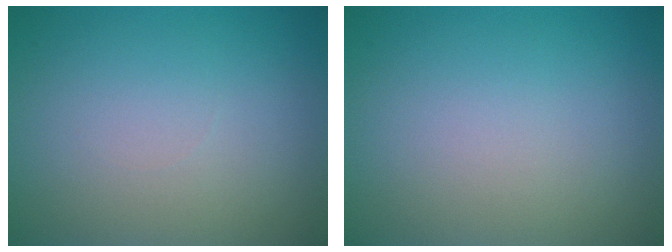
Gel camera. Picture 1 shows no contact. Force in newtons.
{"total": 0.0}